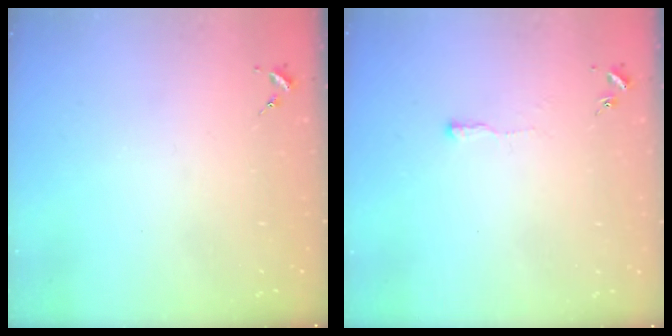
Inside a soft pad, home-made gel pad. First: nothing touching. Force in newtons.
{"total": 3.1, "press": 3.1, "slide": 0.6}